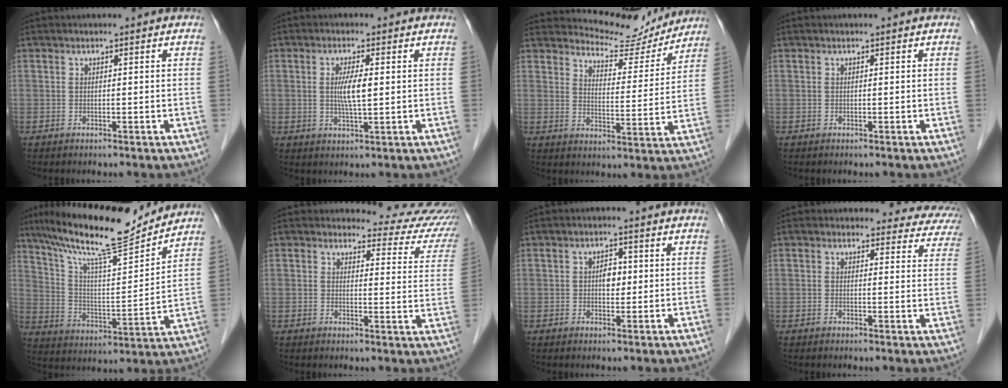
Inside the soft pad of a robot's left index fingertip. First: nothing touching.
{"total": 4.2, "force": [0.4, 0.5, 4.2], "torque": [-0.079, -0.004, 0.006]}
{"total": 10.7, "force": [10.3, 2.4, 1.0], "torque": [-0.016, -0.011, 0.140]}
{"total": 0.0}
{"total": 18.9, "force": [16.4, 1.3, 9.3], "torque": [-0.167, 0.006, 0.275]}
{"total": 12.1, "force": [11.5, 3.7, 1.0], "torque": [0.029, -0.053, 0.087]}
{"total": 2.6, "force": [0.1, 1.6, 2.0], "torque": [-0.032, 0.006, 0.002]}
{"total": 10.5, "force": [9.6, 4.2, -0.2], "torque": [0.058, -0.025, 0.059]}